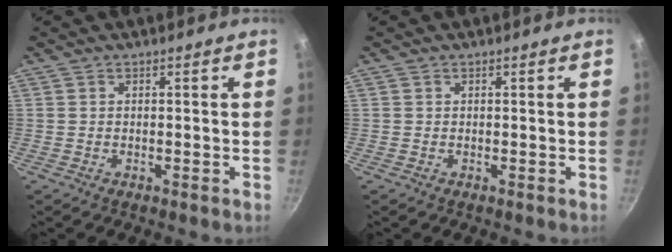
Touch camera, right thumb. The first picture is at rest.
{"total": 0.0}